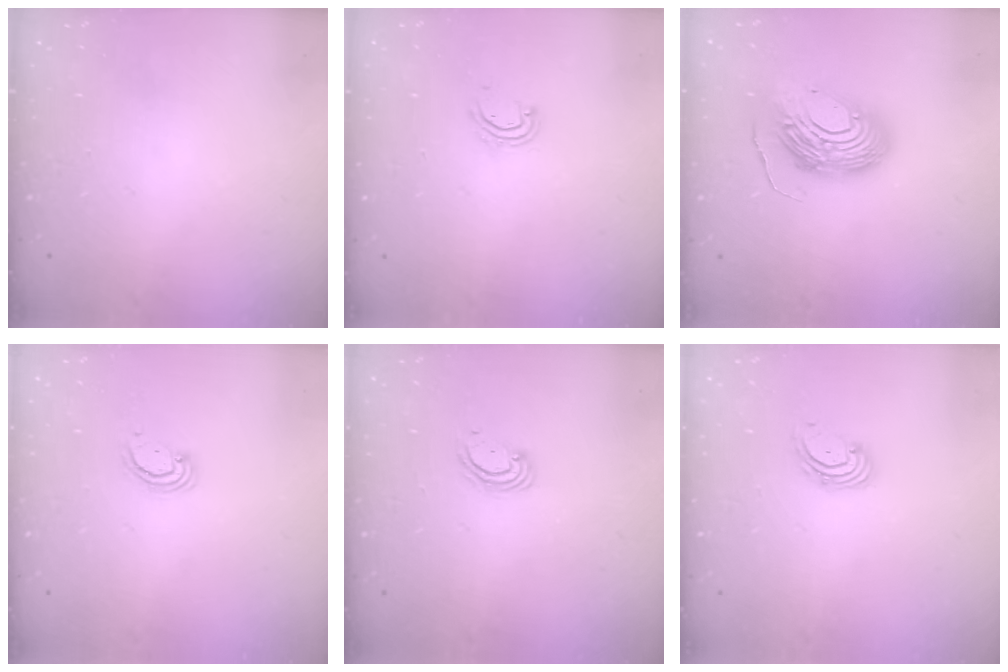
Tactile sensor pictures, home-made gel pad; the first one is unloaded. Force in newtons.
{"total": 2.7, "press": 2.7, "slide": 0.2}
{"total": 13.1, "press": 13.1, "slide": 1.3}
{"total": 2.9, "press": 2.8, "slide": 0.3}
{"total": 3.8, "press": 3.8, "slide": 0.4}
{"total": 2.7, "press": 2.7, "slide": 0.6}